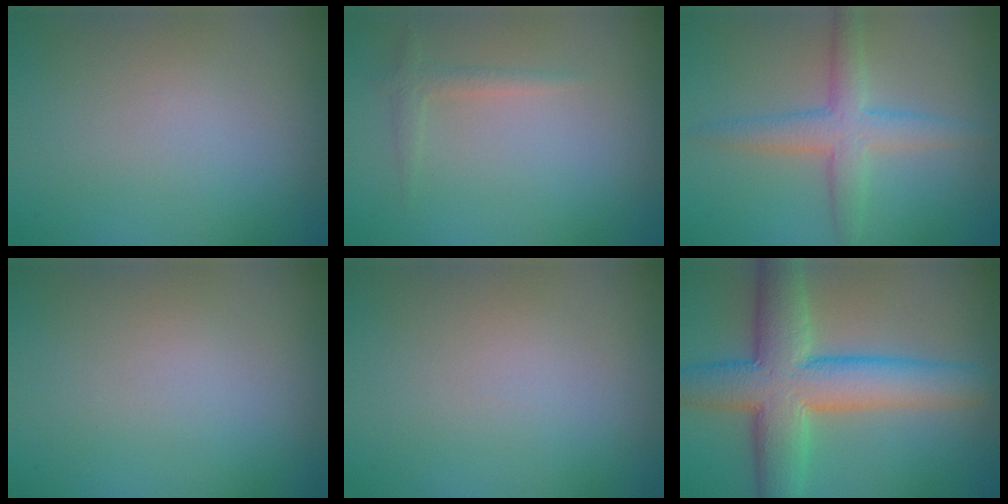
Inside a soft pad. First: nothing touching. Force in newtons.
{"total": 1.2, "press": 1.2, "slide": 0.0}
{"total": 3.8, "press": 3.8, "slide": 0.1}
{"total": 0.0}
{"total": 0.0}
{"total": 9.1, "press": 9.1, "slide": 0.3}